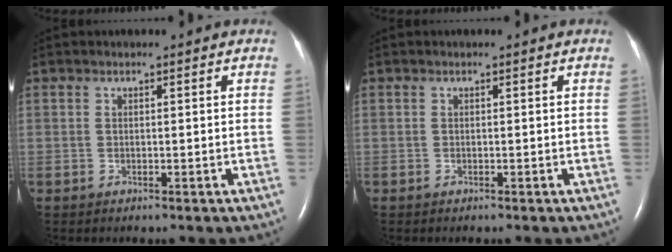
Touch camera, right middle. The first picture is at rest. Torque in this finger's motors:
{"motor_torque": [-0.27, -0.01, -0.02, 0.00]}